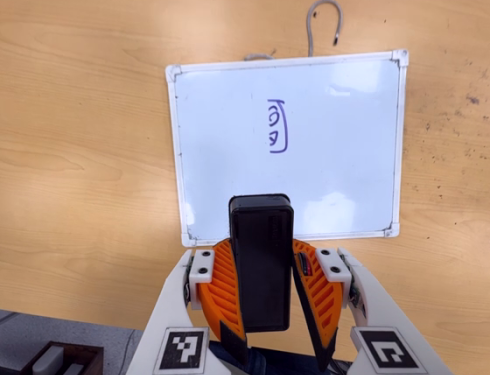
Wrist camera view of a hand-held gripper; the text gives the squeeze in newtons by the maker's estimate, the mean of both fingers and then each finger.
{"total": 8.7, "left": 8.8, "right": 8.7}